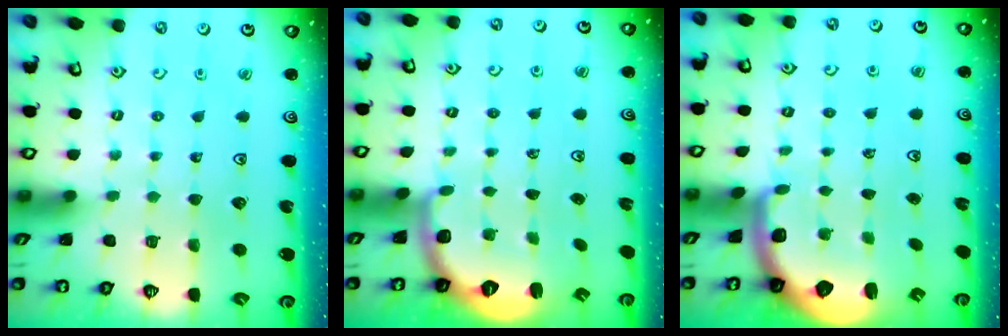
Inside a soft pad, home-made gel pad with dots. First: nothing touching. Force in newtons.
{"total": 2.6, "press": 1.6, "slide": 2.1}
{"total": 1.7, "press": 1.7, "slide": 0.4}